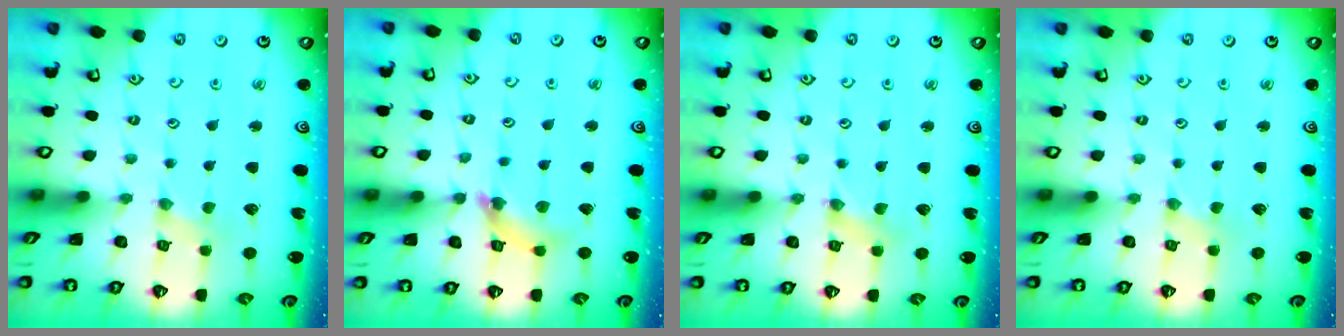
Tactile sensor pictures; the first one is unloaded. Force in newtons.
{"total": 9.1, "press": 9.1, "slide": 0.8}
{"total": 0.0}
{"total": 0.0}